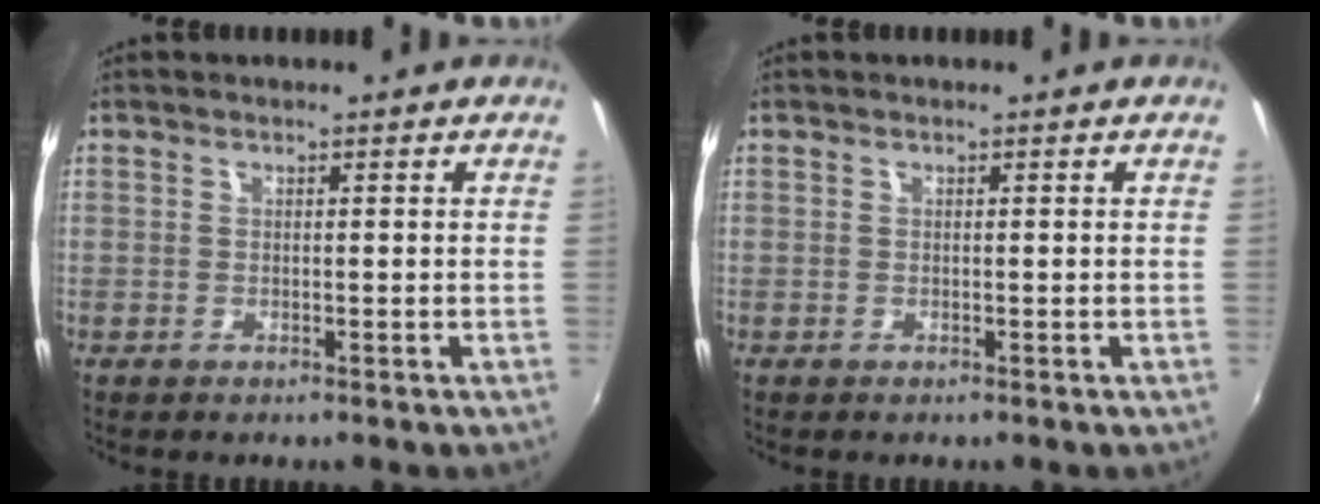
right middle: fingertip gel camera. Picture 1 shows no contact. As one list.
[{"total": 0.0}]